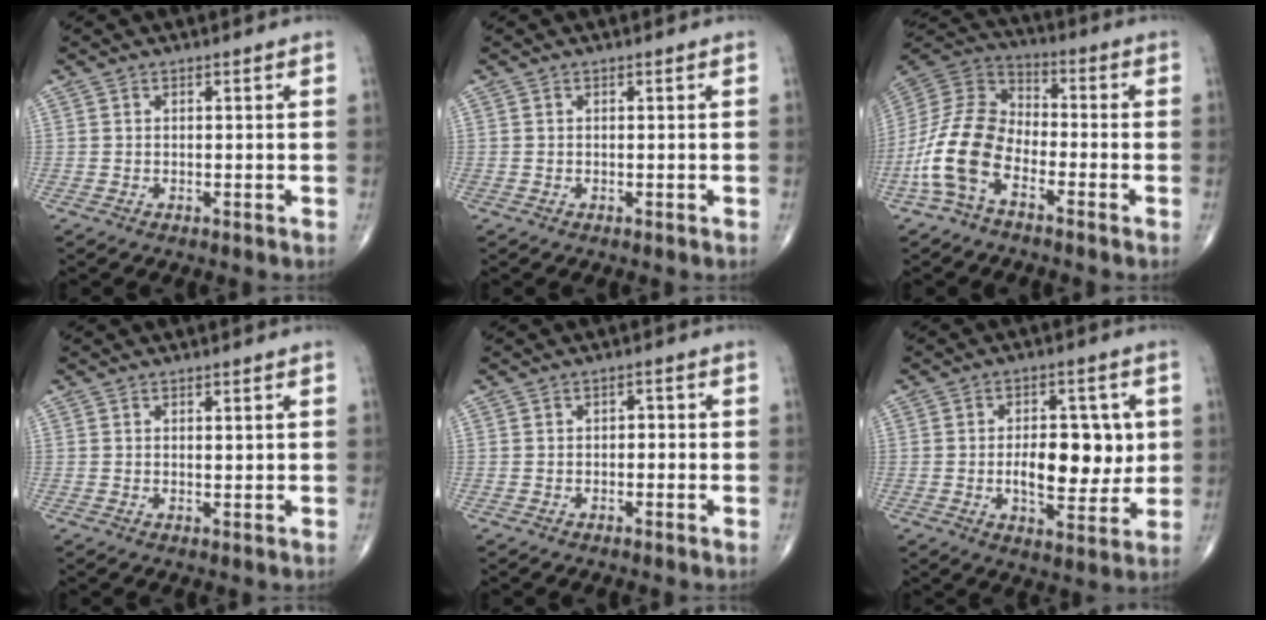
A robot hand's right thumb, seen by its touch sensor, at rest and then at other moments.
{"total": 0.0}
{"total": 14.0, "force": [-6.0, 7.7, 10.1], "torque": [-0.208, 0.049, -0.127]}
{"total": 3.2, "force": [1.1, 1.0, 2.8], "torque": [-0.039, -0.013, 0.019]}
{"total": 1.6, "force": [-0.4, 1.1, 1.0], "torque": [0.002, 0.006, -0.013]}
{"total": 12.3, "force": [0.2, 6.3, 10.5], "torque": [-0.123, -0.001, 0.008]}